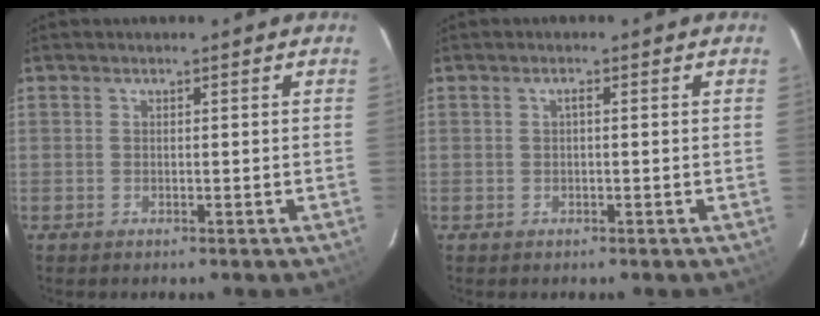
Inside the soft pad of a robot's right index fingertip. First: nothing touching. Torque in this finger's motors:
{"motor_torque": [0.17, -0.05, 0.18, 0.04]}